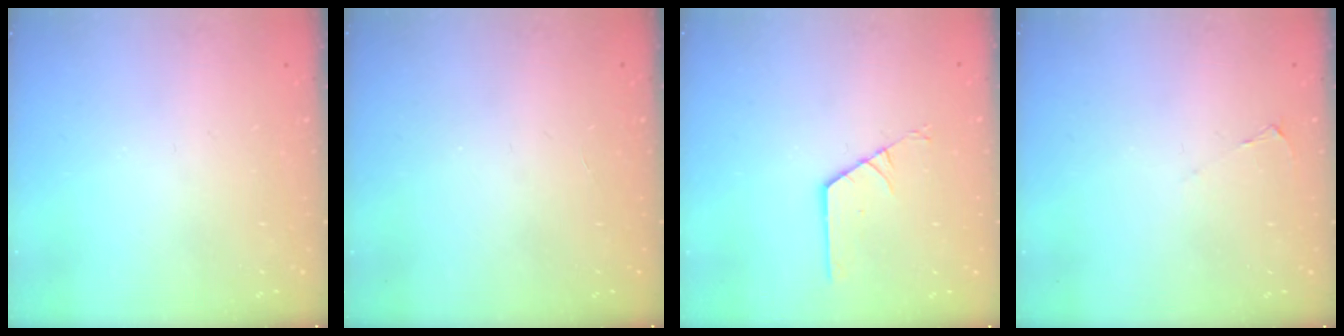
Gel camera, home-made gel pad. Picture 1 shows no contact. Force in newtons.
{"total": 0.0}
{"total": 1.8, "press": 1.7, "slide": 0.3}
{"total": 1.7, "press": 1.7, "slide": 0.3}